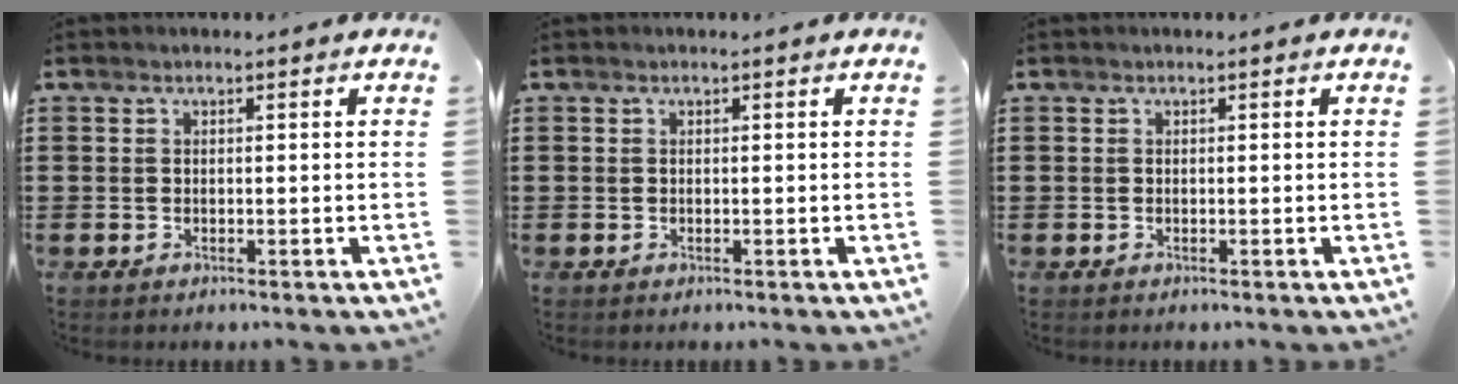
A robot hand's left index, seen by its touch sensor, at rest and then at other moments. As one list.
[{"total": 0.0}, {"total": 0.0}]